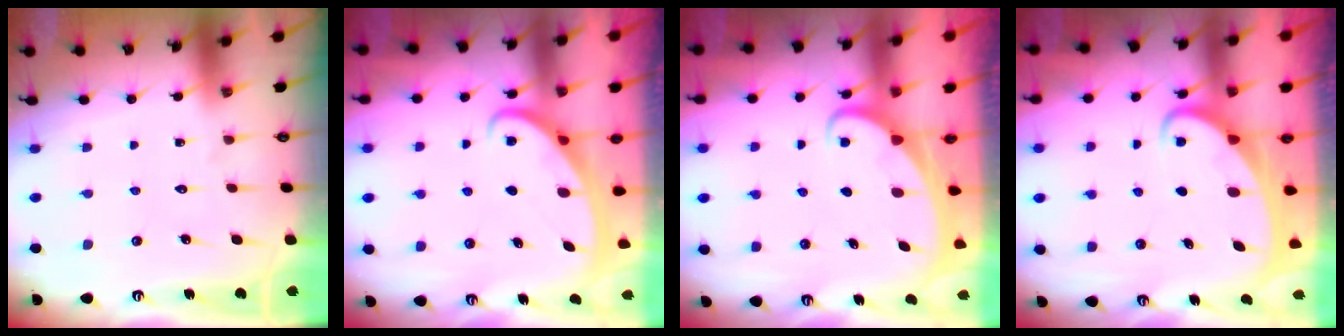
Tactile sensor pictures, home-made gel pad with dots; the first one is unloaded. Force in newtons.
{"total": 2.6, "press": 2.5, "slide": 0.4}
{"total": 1.9, "press": 1.9, "slide": 0.2}
{"total": 2.7, "press": 2.7, "slide": 0.4}